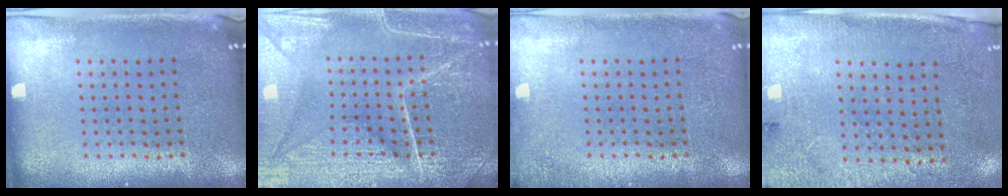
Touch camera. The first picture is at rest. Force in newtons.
{"total": 5.5, "press": 5.5, "slide": 0.6}
{"total": 1.3, "press": 1.3, "slide": 0.2}
{"total": 2.6, "press": 2.2, "slide": 1.4}